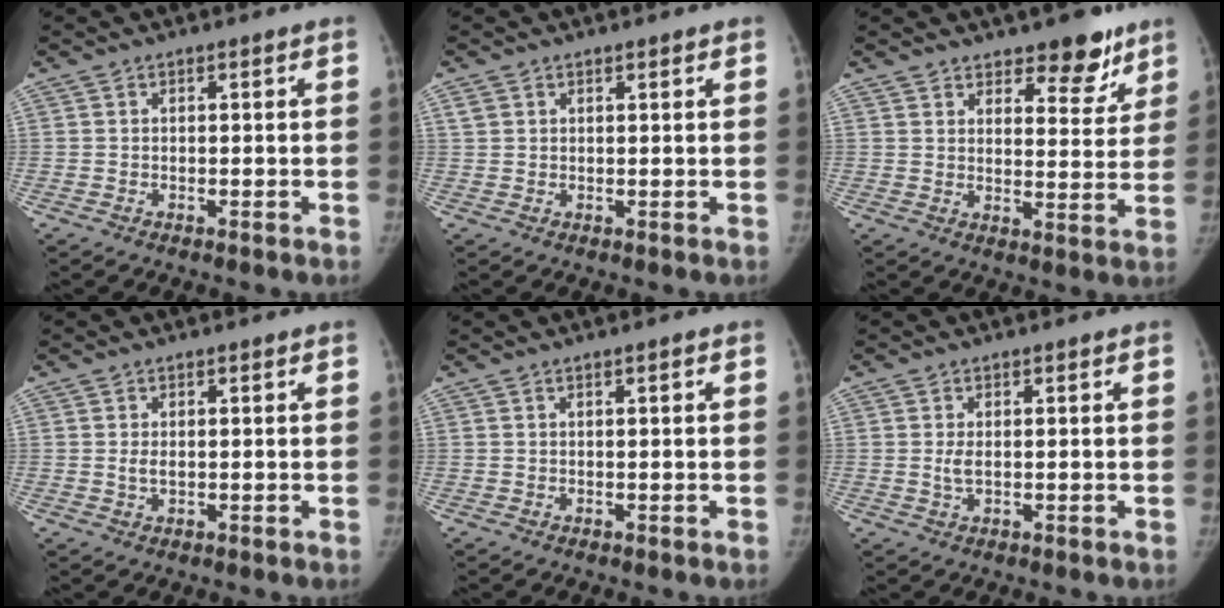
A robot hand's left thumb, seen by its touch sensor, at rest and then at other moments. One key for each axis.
{"total": 2.0, "fx": 1.3, "fy": 1.4, "fz": 0.7, "tx": 0.000, "ty": -0.002, "tz": 0.023}
{"total": 9.2, "fx": 6.8, "fy": 4.4, "fz": 4.3, "tx": -0.009, "ty": -0.043, "tz": 0.097}
{"total": 1.6, "fx": 0.3, "fy": 1.0, "fz": 1.2, "tx": -0.019, "ty": -0.004, "tz": 0.007}
{"total": 0.7, "fx": 0.3, "fy": 0.1, "fz": 0.6, "tx": -0.008, "ty": 0.002, "tz": 0.005}
{"total": 1.9, "fx": 0.3, "fy": 1.0, "fz": 1.5, "tx": -0.030, "ty": -0.004, "tz": 0.008}